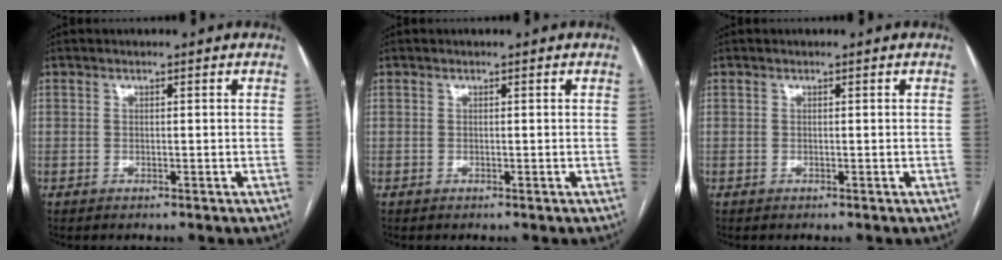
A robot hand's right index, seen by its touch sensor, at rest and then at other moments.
{"total": 0.0}
{"total": 0.0}